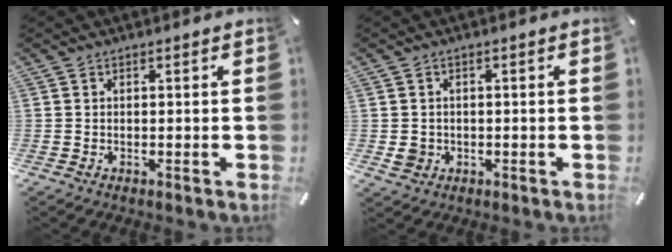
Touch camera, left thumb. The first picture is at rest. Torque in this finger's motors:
{"motor_torque": [-0.21, -0.25, 0.07, -0.11, 0.03]}